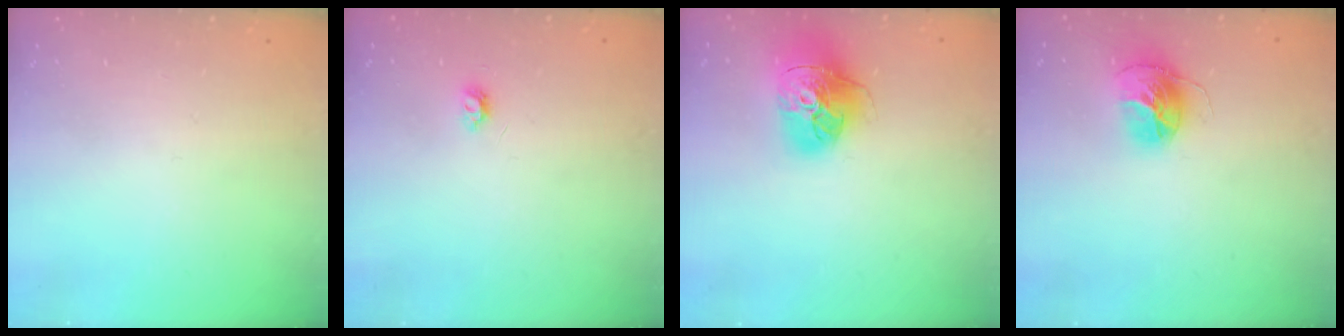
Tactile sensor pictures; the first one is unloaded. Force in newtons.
{"total": 3.7, "press": 3.7, "slide": 0.4}
{"total": 18.6, "press": 18.5, "slide": 1.9}
{"total": 13.9, "press": 13.8, "slide": 1.4}